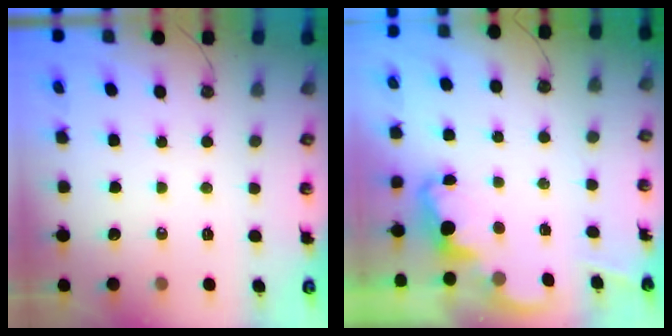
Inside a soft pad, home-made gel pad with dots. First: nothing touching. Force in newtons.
{"total": 2.3, "press": 2.2, "slide": 0.6}